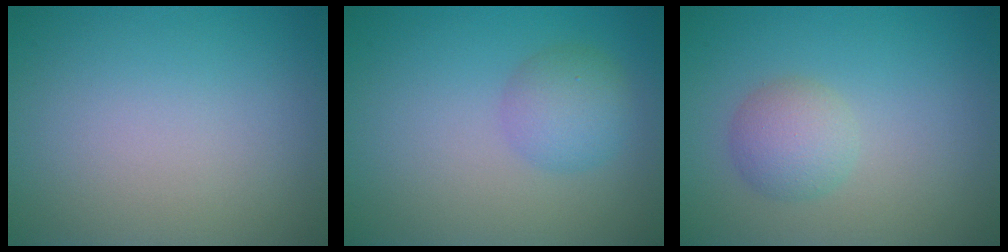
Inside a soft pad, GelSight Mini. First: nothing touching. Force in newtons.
{"total": 2.9, "press": 2.9, "slide": 0.1}
{"total": 2.7, "press": 2.7, "slide": 0.0}